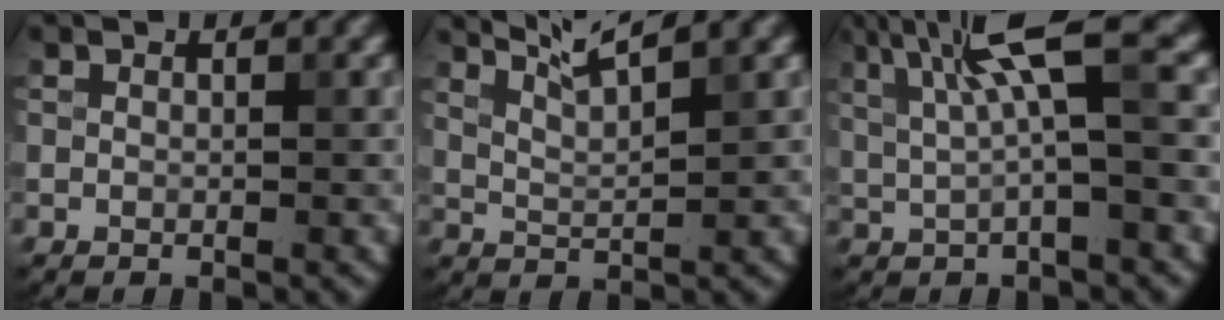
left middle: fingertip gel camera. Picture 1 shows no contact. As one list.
[{"total": 3.5, "force": [2.7, 0.4, 2.2], "torque": [-0.038, 0.012, 0.043]}, {"total": 5.9, "force": [1.7, 0.9, 5.6], "torque": [-0.101, 0.015, 0.033]}]